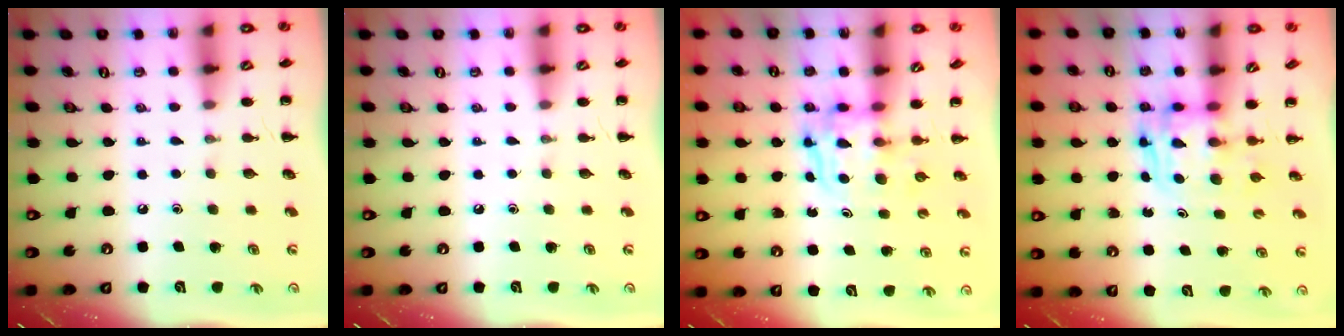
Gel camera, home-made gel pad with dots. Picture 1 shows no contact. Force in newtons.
{"total": 0.0}
{"total": 3.3, "press": 3.3, "slide": 0.2}
{"total": 2.6, "press": 2.6, "slide": 0.2}